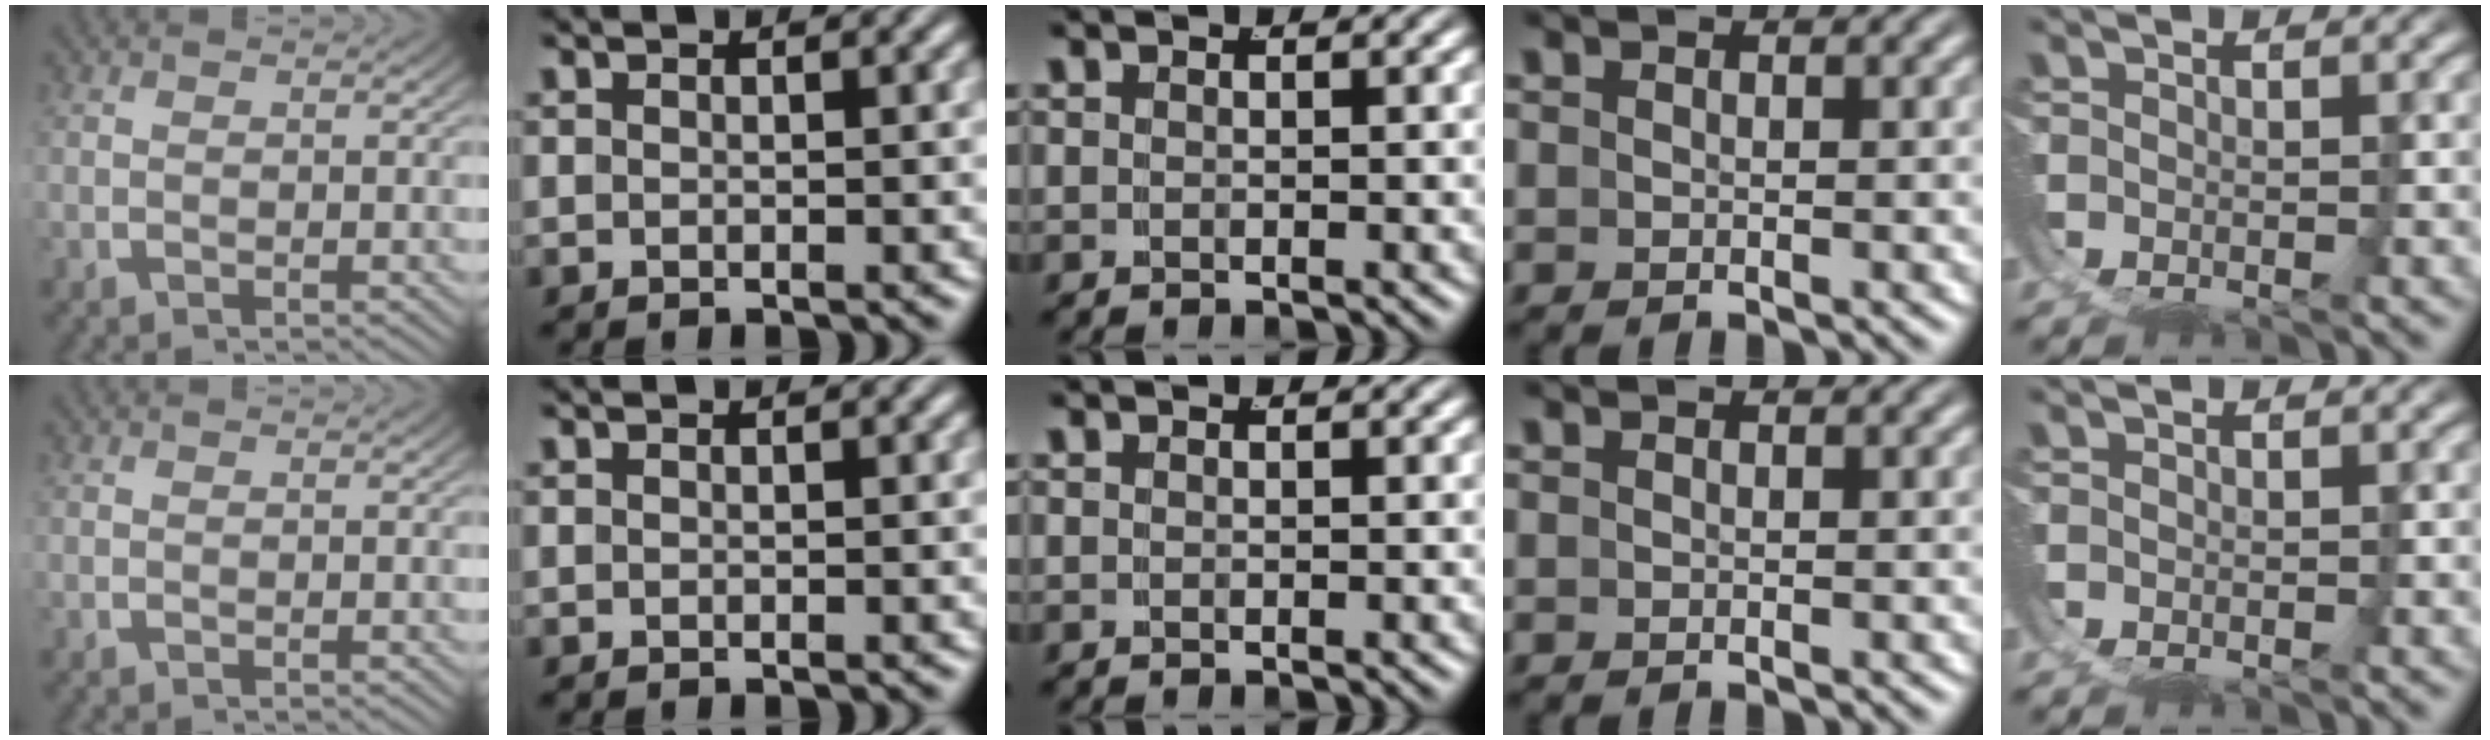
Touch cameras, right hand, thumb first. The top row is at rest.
{}